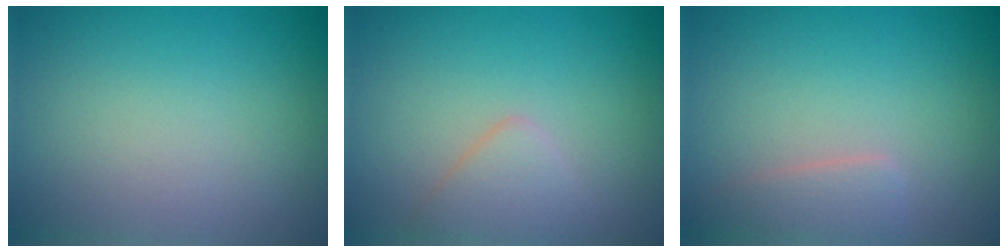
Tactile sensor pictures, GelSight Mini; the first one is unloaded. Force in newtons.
{"total": 2.1, "press": 2.1, "slide": 0.1}
{"total": 2.2, "press": 2.2, "slide": 0.1}